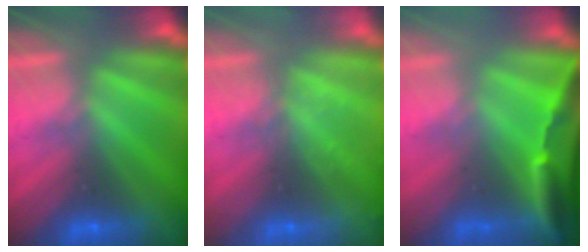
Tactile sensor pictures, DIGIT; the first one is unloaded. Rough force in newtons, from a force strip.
{"total": 2.3}
{"total": 3.8}